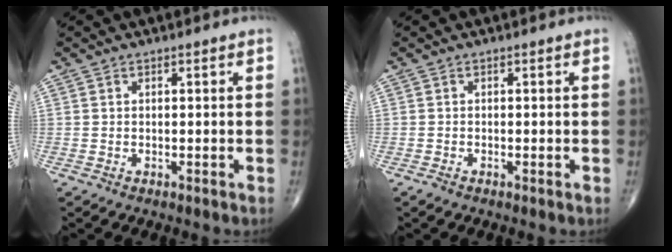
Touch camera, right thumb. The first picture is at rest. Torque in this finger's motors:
{"motor_torque": [0.09, 0.04, 0.02, -0.08, 0.08]}